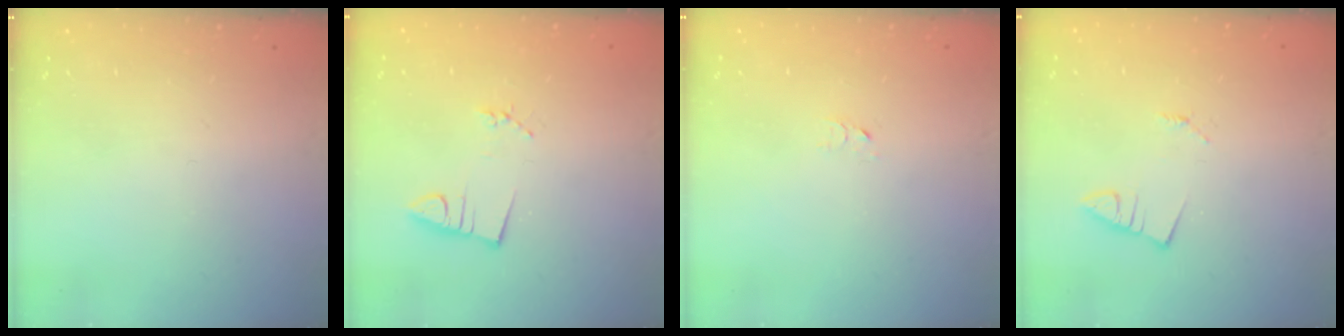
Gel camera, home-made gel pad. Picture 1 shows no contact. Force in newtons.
{"total": 2.9, "press": 1.4, "slide": 2.5}
{"total": 2.5, "press": 2.5, "slide": 0.2}
{"total": 1.2, "press": 1.2, "slide": 0.1}